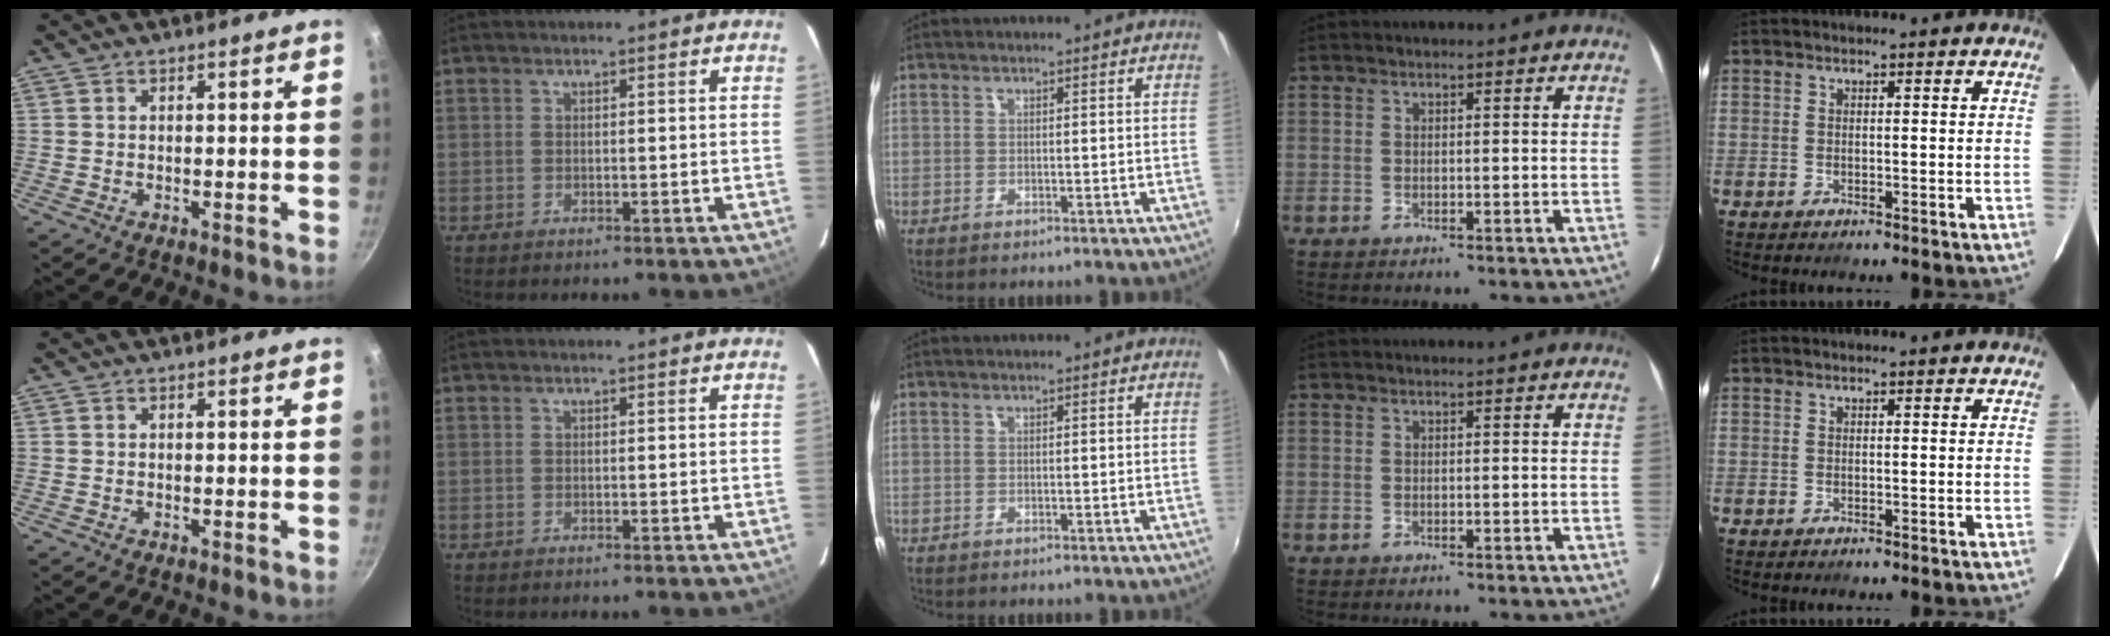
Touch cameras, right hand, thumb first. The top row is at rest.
{}